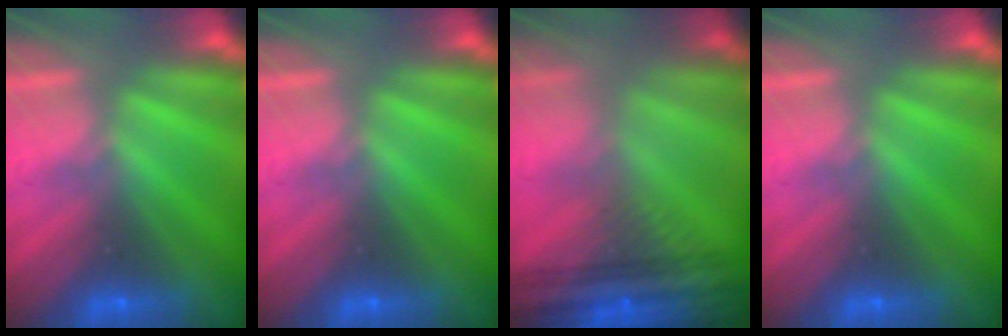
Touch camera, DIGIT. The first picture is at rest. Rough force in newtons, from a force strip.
{"total": 0.0}
{"total": 7.5}
{"total": 0.0}